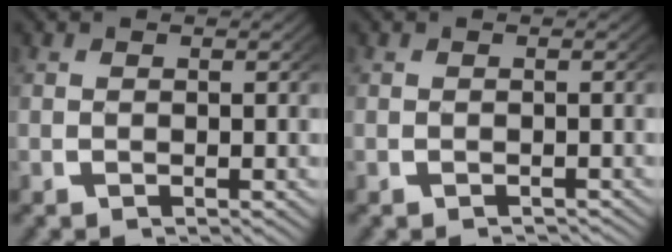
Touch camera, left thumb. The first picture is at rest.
{"total": 0.9, "force": [-0.8, 0.2, 0.2], "torque": [-0.002, -0.002, -0.012]}